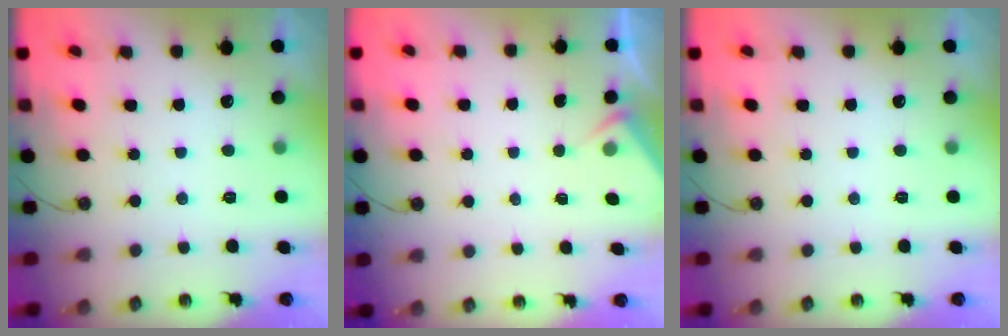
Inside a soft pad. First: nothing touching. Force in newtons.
{"total": 3.0, "press": 3.0, "slide": 0.5}
{"total": 0.0}